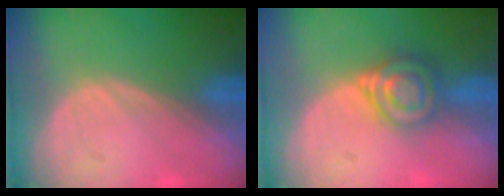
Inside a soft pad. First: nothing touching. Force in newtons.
{"total": 6.6, "press": 5.7, "slide": 3.4}